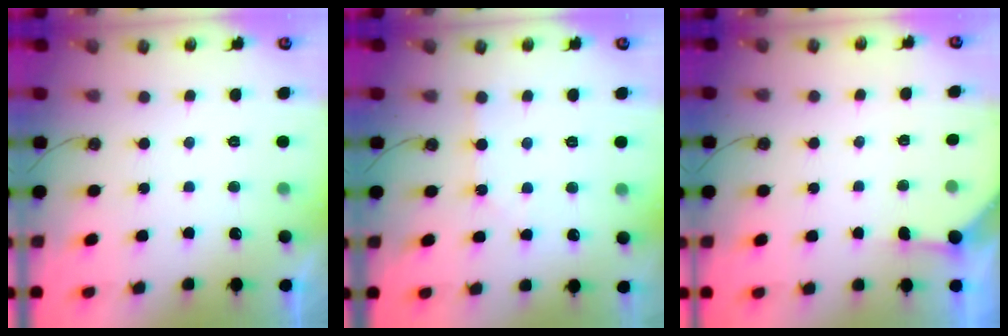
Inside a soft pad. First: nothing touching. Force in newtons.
{"total": 1.6, "press": 1.6, "slide": 0.3}
{"total": 2.8, "press": 2.8, "slide": 0.4}